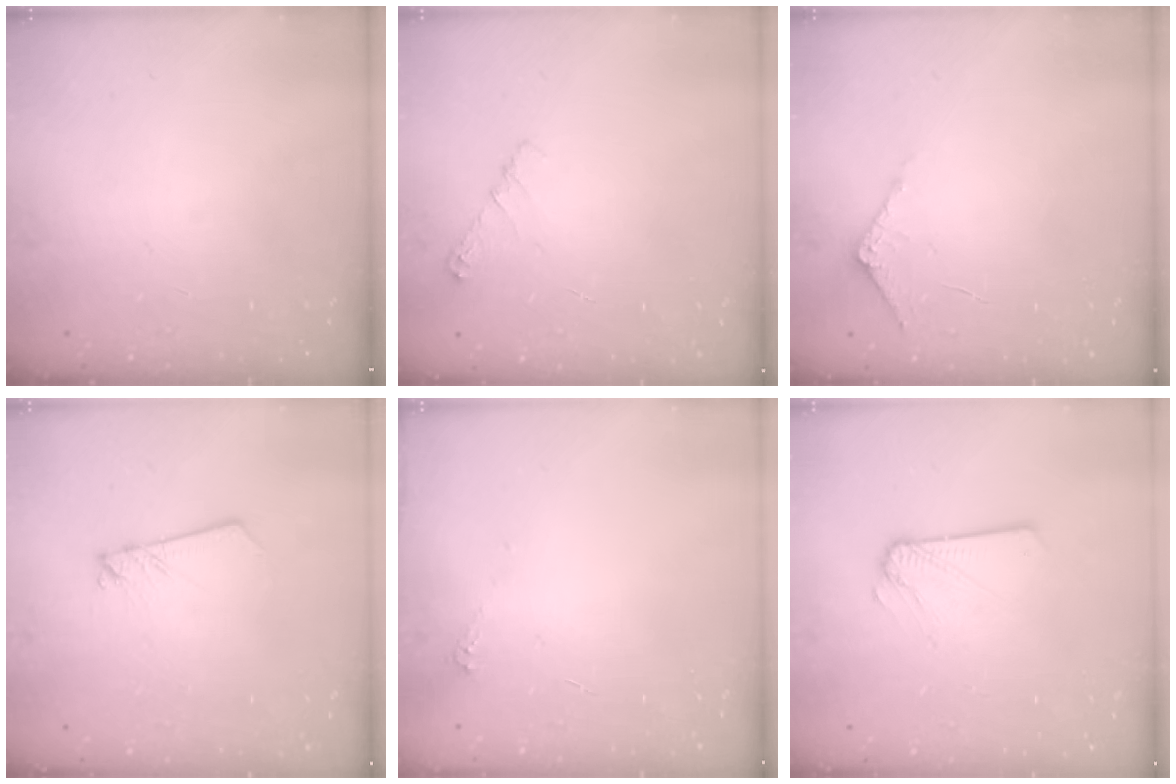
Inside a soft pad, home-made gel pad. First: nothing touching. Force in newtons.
{"total": 4.1, "press": 4.1, "slide": 0.6}
{"total": 5.7, "press": 5.7, "slide": 0.6}
{"total": 2.5, "press": 2.5, "slide": 0.1}
{"total": 2.5, "press": 2.5, "slide": 0.3}
{"total": 2.1, "press": 2.1, "slide": 0.3}